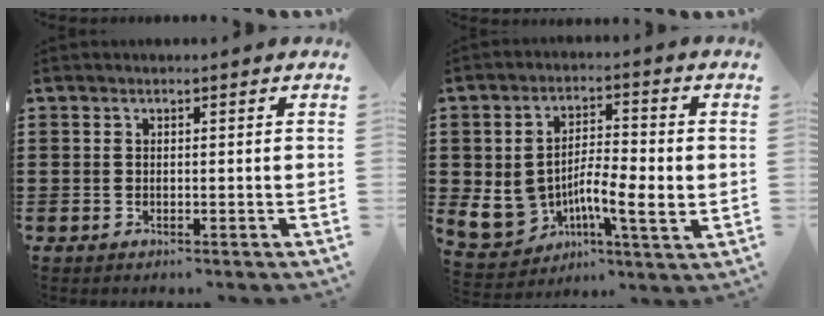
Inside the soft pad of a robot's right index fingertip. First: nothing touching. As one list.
[{"total": 10.1, "force": [-1.5, 5.8, 8.1], "torque": [-0.151, -0.010, -0.020]}]